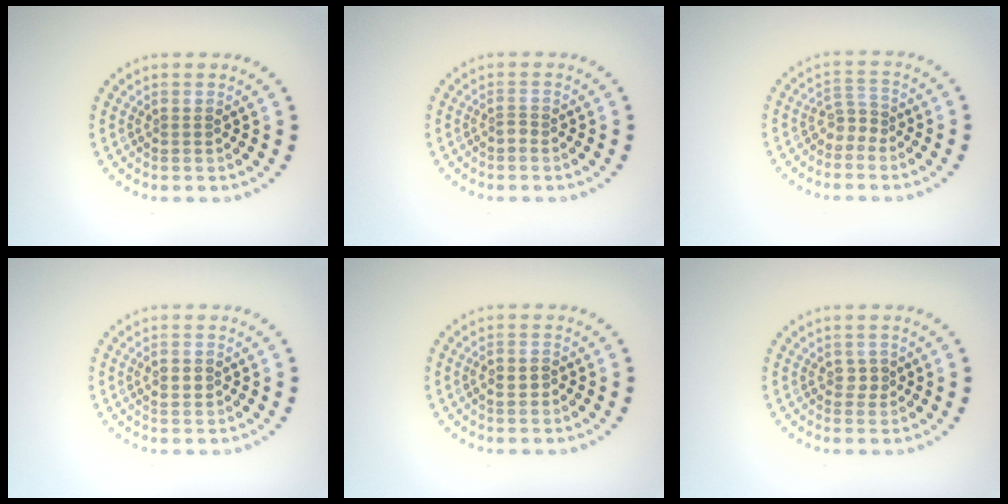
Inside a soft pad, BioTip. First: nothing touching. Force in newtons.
{"total": 0.8, "press": 0.6, "slide": 0.5}
{"total": 1.7, "press": 1.2, "slide": 1.3}
{"total": 1.1, "press": 1.1, "slide": 0.1}
{"total": 1.6, "press": 1.4, "slide": 0.6}
{"total": 0.9, "press": 0.8, "slide": 0.4}